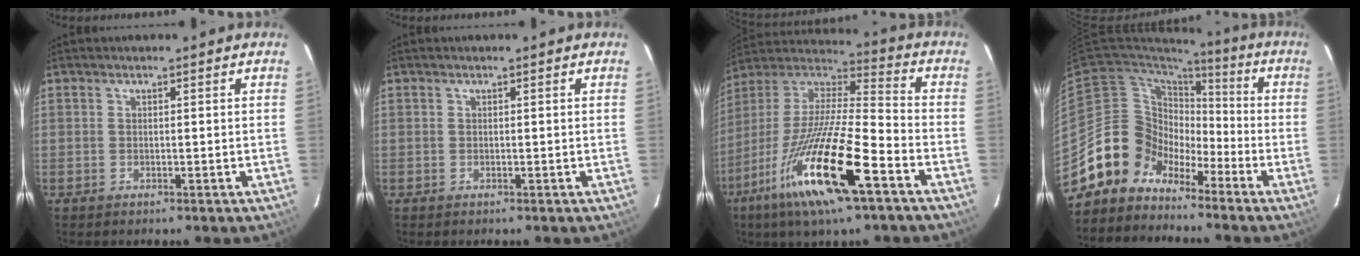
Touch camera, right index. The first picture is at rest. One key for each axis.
{"total": 0.0}
{"total": 23.2, "fx": -12.0, "fy": 4.0, "fz": 19.5, "tx": -0.372, "ty": -0.046, "tz": -0.234}
{"total": 10.9, "fx": -7.3, "fy": 8.0, "fz": 0.6, "tx": -0.022, "ty": 0.044, "tz": -0.148}